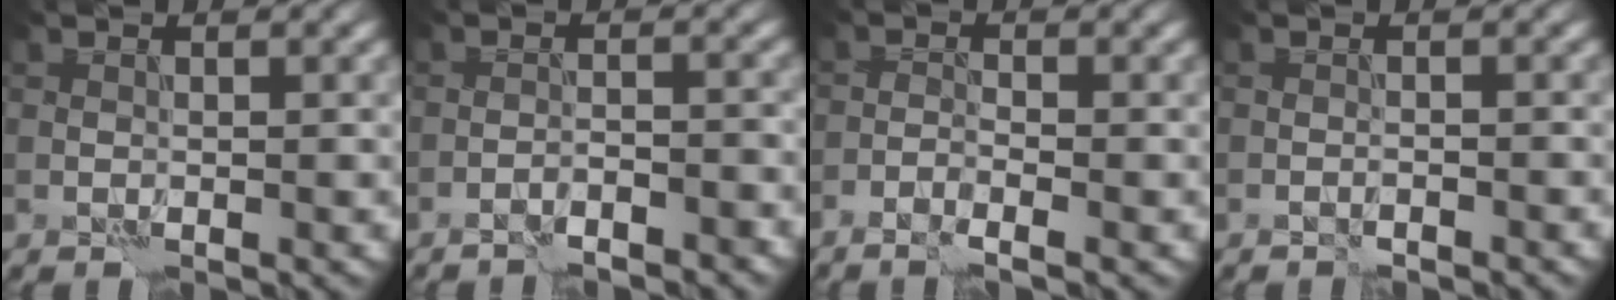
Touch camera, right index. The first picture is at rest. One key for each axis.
{"total": 2.7, "fx": -2.4, "fy": 0.4, "fz": 1.2, "tx": -0.015, "ty": 0.006, "tz": -0.041}
{"total": 1.8, "fx": -1.3, "fy": 0.3, "fz": 1.2, "tx": -0.028, "ty": -0.002, "tz": -0.032}
{"total": 0.9, "fx": -0.9, "fy": 0.2, "fz": 0.1, "tx": 0.003, "ty": 0.002, "tz": -0.018}